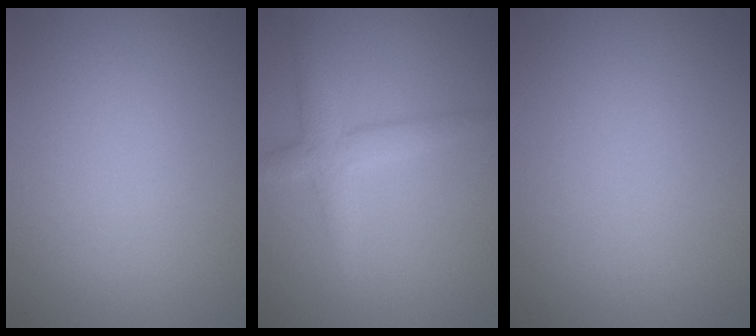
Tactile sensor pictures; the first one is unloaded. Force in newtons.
{"total": 2.9, "press": 2.9, "slide": 0.2}
{"total": 0.0}